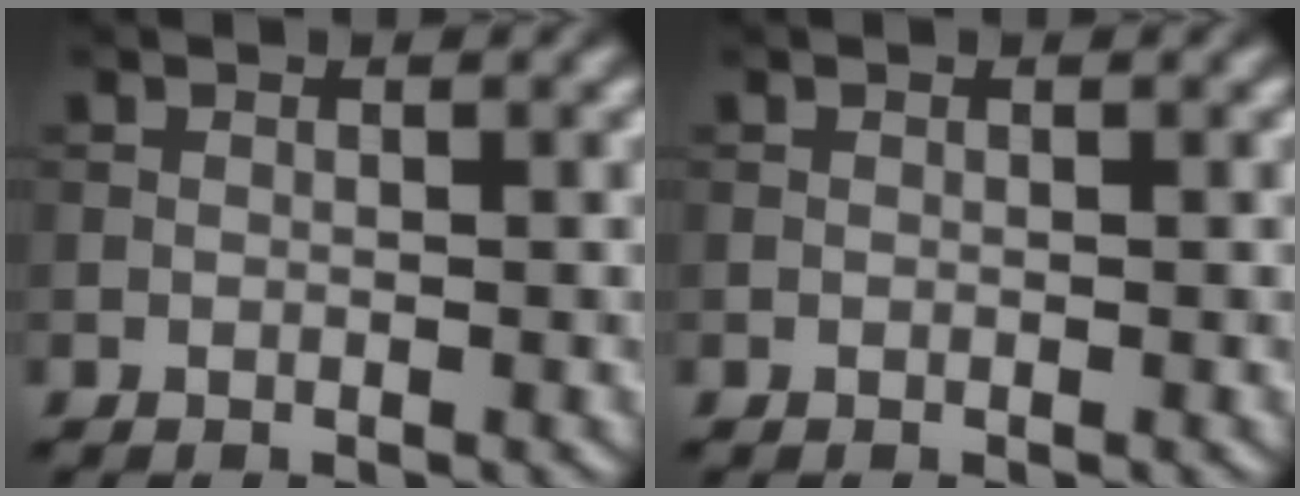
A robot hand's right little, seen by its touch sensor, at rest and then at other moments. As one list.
[{"total": 0.0}]